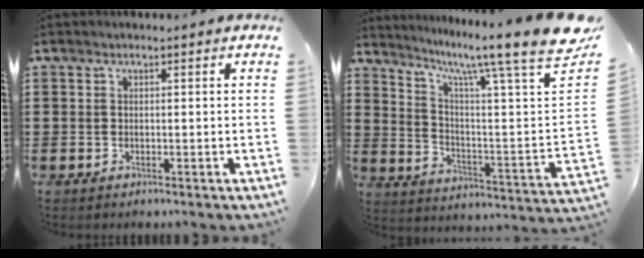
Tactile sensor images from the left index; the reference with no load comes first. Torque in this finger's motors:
{"motor_torque": [1.61, -0.54, 0.61, 0.19]}